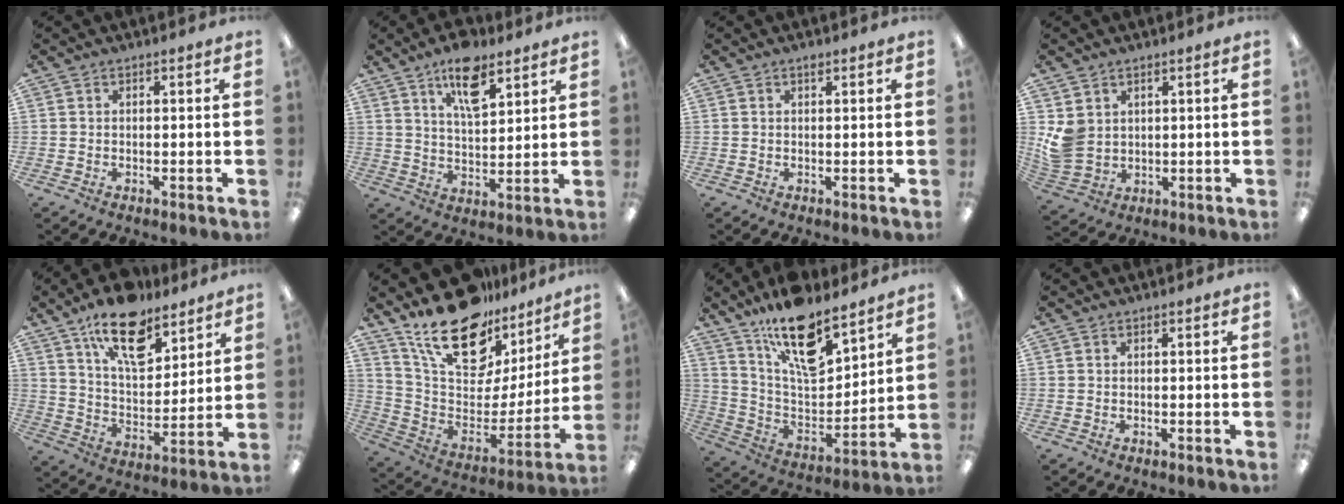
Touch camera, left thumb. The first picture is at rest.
{"total": 11.1, "force": [7.4, 4.6, 6.9], "torque": [-0.112, -0.030, 0.128]}
{"total": 0.6, "force": [0.5, 0.2, 0.3], "torque": [-0.006, 0.002, 0.008]}
{"total": 5.9, "force": [2.1, 4.9, 2.6], "torque": [-0.061, -0.009, 0.042]}
{"total": 16.7, "force": [11.4, 7.8, 9.3], "torque": [-0.146, -0.057, 0.199]}
{"total": 22.8, "force": [16.8, 10.4, 11.3], "torque": [-0.196, -0.111, 0.301]}
{"total": 17.9, "force": [12.7, 6.9, 10.6], "torque": [-0.181, -0.079, 0.219]}
{"total": 0.0}